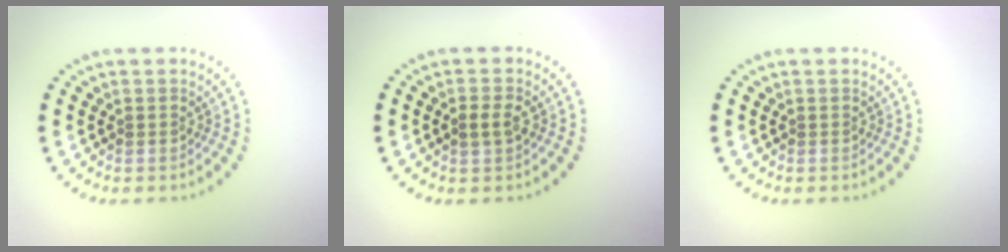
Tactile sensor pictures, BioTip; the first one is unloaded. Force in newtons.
{"total": 1.8, "press": 1.8, "slide": 0.2}
{"total": 0.0}